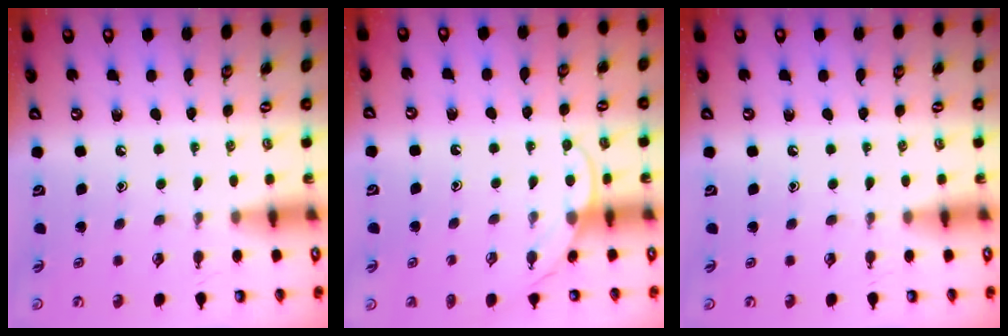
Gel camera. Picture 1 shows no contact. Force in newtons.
{"total": 6.6, "press": 6.6, "slide": 0.3}
{"total": 0.0}